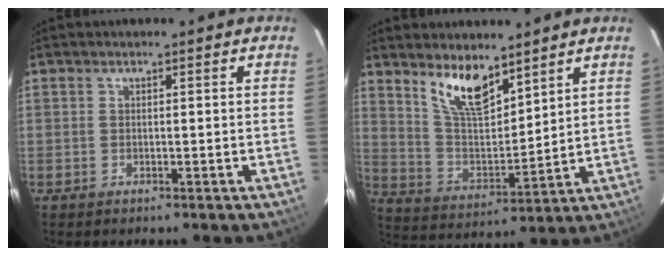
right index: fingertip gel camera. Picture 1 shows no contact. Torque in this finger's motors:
{"motor_torque": [0.80, 0.69, 0.46, 0.12]}